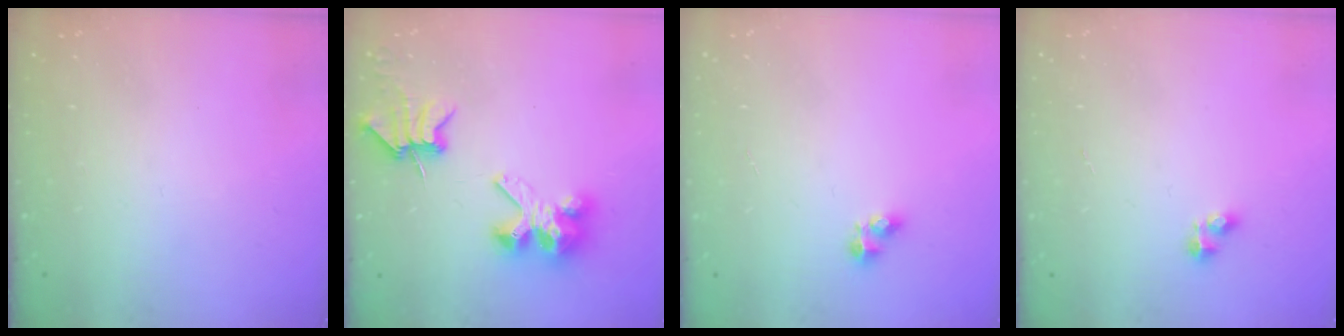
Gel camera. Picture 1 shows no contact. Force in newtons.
{"total": 7.0, "press": 6.9, "slide": 0.6}
{"total": 4.1, "press": 4.1, "slide": 0.6}
{"total": 2.5, "press": 2.5, "slide": 0.3}